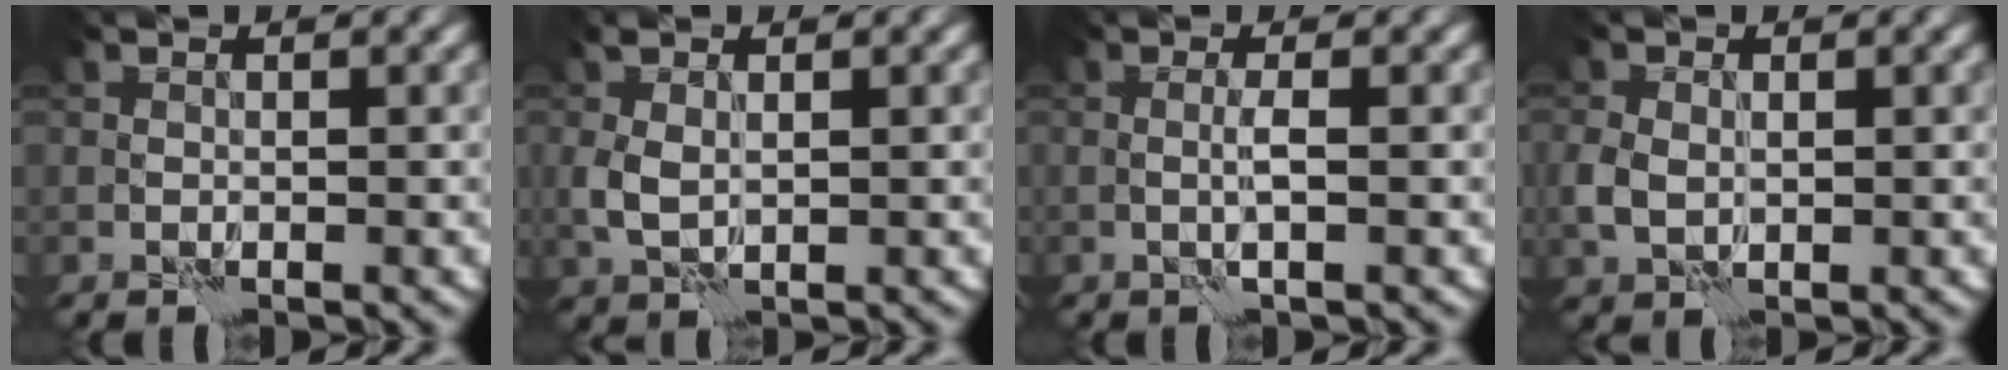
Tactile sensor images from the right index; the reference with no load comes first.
{"total": 2.5, "force": [0.6, 1.6, 1.8], "torque": [-0.050, -0.002, 0.013]}
{"total": 1.1, "force": [0.2, -0.3, 1.0], "torque": [-0.022, -0.001, 0.004]}
{"total": 2.2, "force": [0.2, 1.7, 1.4], "torque": [-0.039, -0.002, 0.003]}